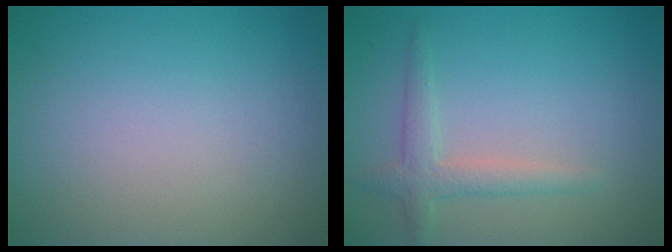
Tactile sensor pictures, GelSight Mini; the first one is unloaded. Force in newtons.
{"total": 2.3, "press": 2.3, "slide": 0.2}